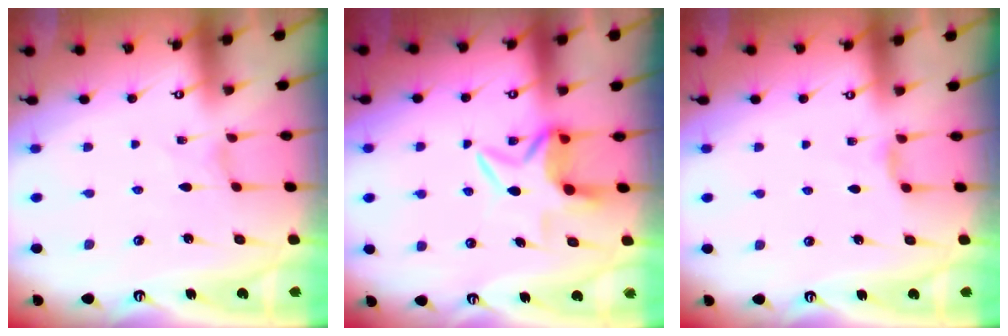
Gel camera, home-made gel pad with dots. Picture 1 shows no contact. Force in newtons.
{"total": 6.4, "press": 6.2, "slide": 1.2}
{"total": 1.9, "press": 1.9, "slide": 0.4}